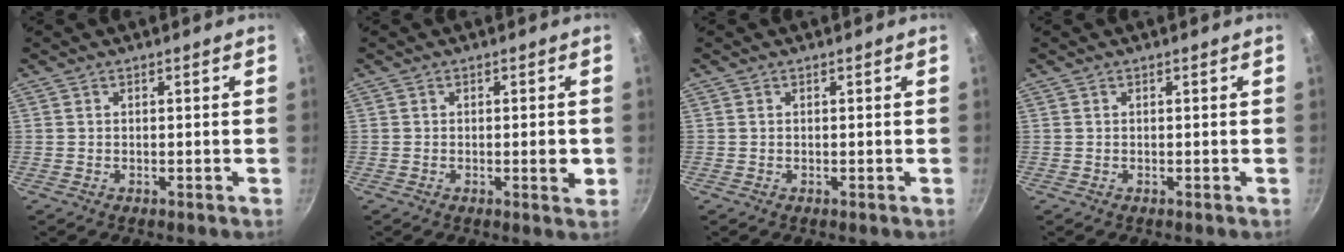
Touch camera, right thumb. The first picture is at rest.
{"total": 3.0, "force": [-0.4, 1.0, 2.8], "torque": [-0.033, 0.000, -0.006]}
{"total": 0.0}
{"total": 0.0}